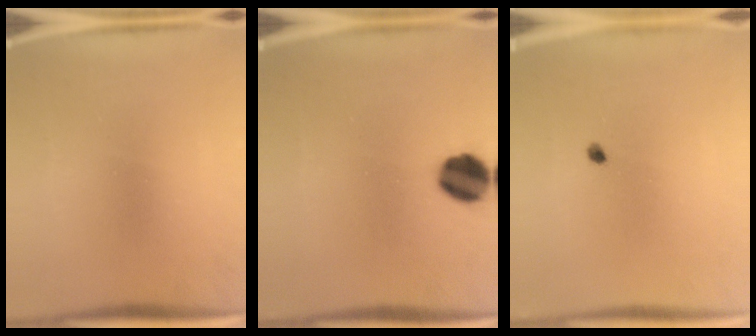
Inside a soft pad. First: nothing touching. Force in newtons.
{"total": 10.0}
{"total": 0.9}